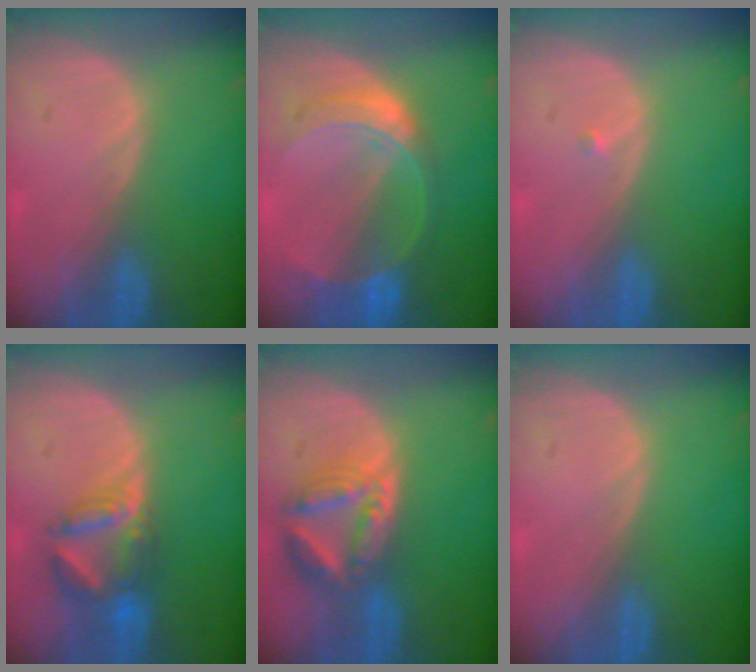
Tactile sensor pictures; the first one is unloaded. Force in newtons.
{"total": 7.6, "press": 6.7, "slide": 3.5}
{"total": 0.6, "press": 0.5, "slide": 0.4}
{"total": 6.9, "press": 6.3, "slide": 2.9}
{"total": 8.0, "press": 7.0, "slide": 3.8}
{"total": 0.0}